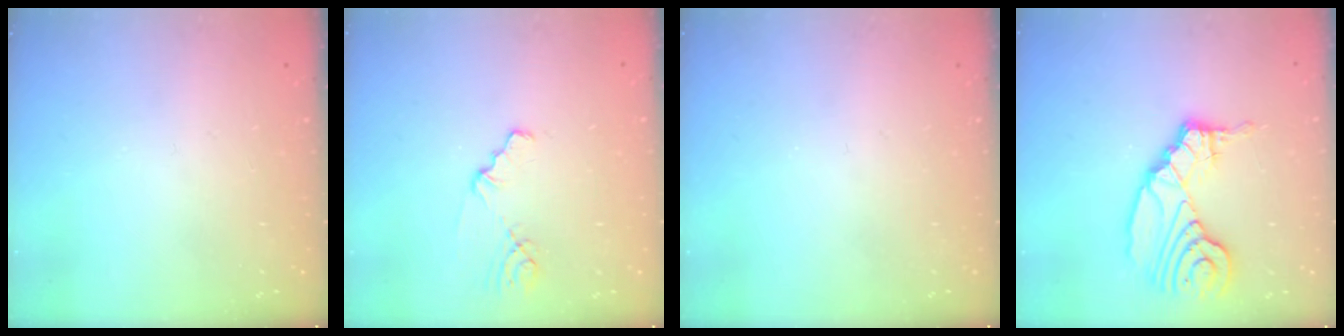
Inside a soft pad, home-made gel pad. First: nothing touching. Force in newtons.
{"total": 1.8, "press": 1.8, "slide": 0.3}
{"total": 0.0}
{"total": 14.5, "press": 14.4, "slide": 1.5}